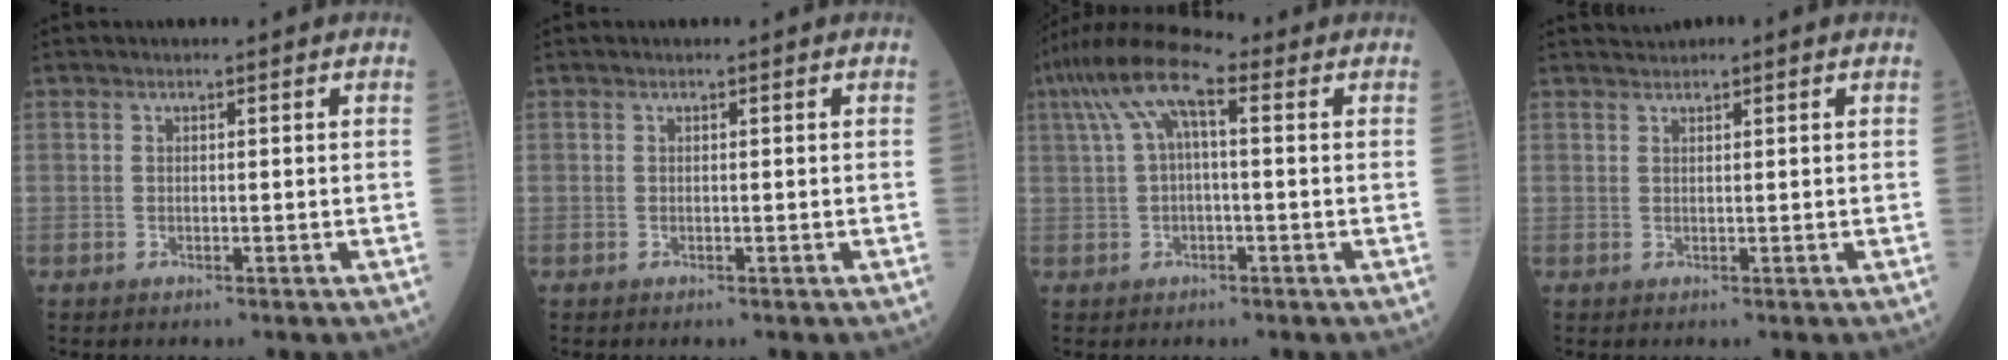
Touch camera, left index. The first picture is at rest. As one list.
[{"total": 0.0}, {"total": 9.1, "force": [3.1, 2.3, 8.2], "torque": [-0.167, 0.047, 0.054]}, {"total": 0.9, "force": [0.9, 0.0, 0.2], "torque": [-0.008, 0.018, 0.018]}]